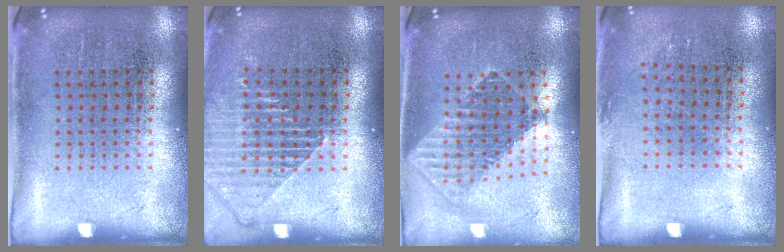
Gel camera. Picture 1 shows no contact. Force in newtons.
{"total": 1.3, "press": 1.3, "slide": 0.1}
{"total": 1.7, "press": 1.4, "slide": 1.1}
{"total": 0.9, "press": 0.6, "slide": 0.6}